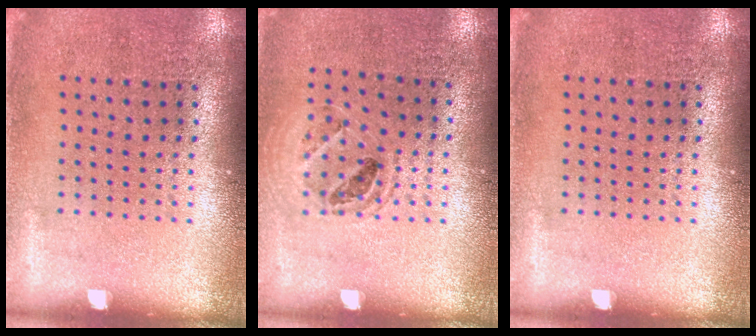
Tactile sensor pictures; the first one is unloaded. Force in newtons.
{"total": 1.1, "press": 1.1, "slide": 0.4}
{"total": 0.0}